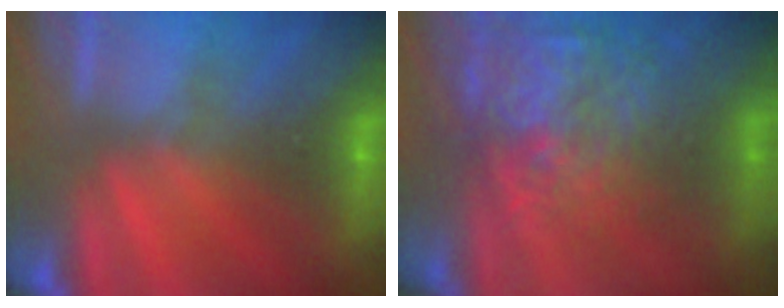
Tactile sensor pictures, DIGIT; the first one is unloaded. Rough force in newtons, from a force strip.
{"total": 14.6}